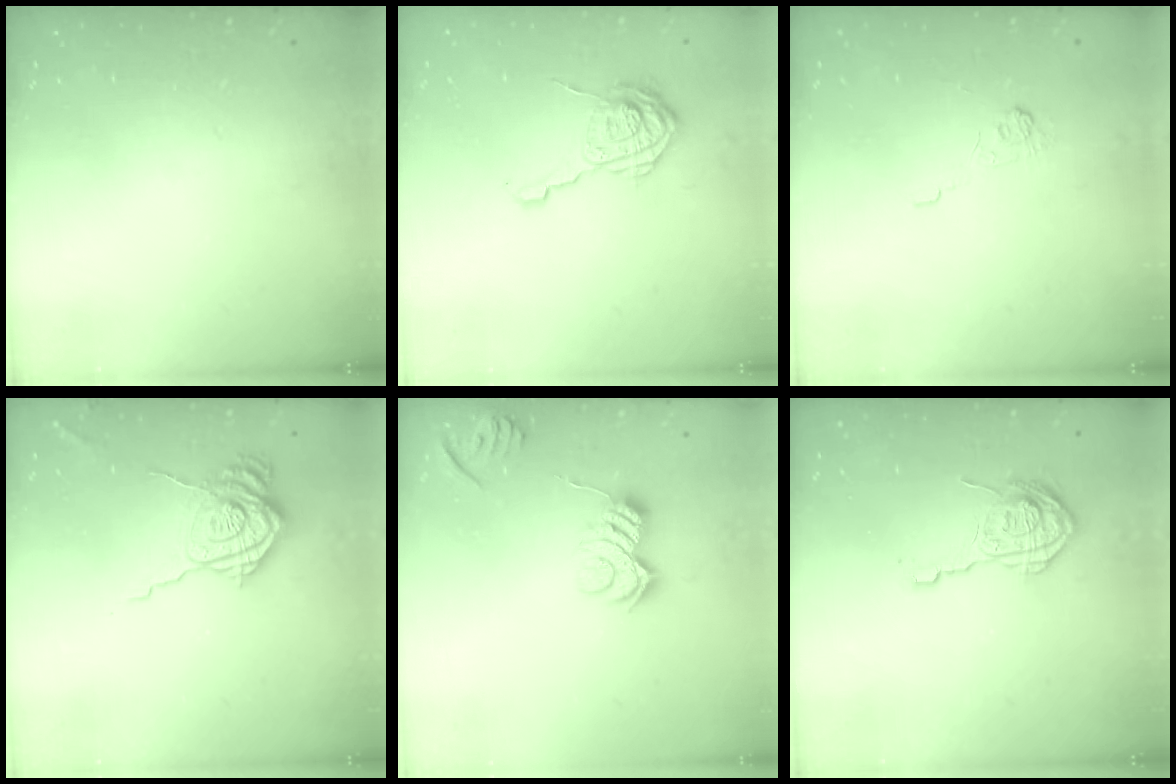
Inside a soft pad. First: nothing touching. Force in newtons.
{"total": 12.1, "press": 12.1, "slide": 0.7}
{"total": 2.5, "press": 2.1, "slide": 1.4}
{"total": 16.3, "press": 16.3, "slide": 1.1}
{"total": 10.7, "press": 10.7, "slide": 0.3}
{"total": 14.0, "press": 14.0, "slide": 0.6}